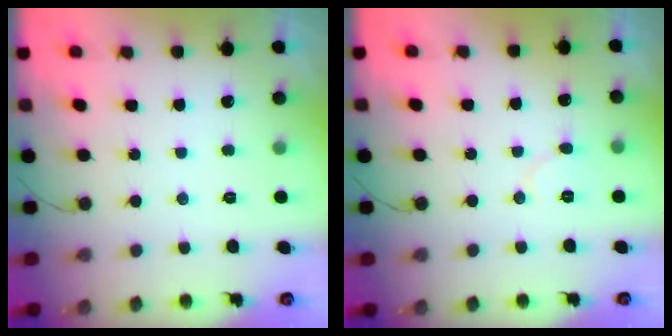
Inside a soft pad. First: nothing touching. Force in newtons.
{"total": 5.7, "press": 5.7, "slide": 0.5}